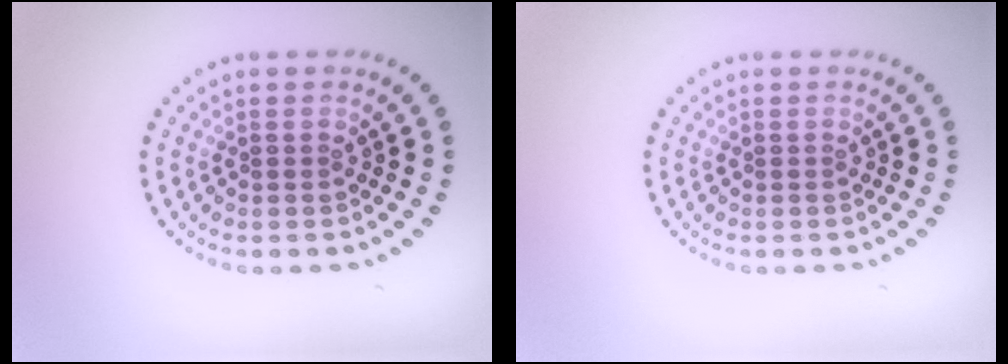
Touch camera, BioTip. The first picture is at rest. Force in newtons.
{"total": 0.0}